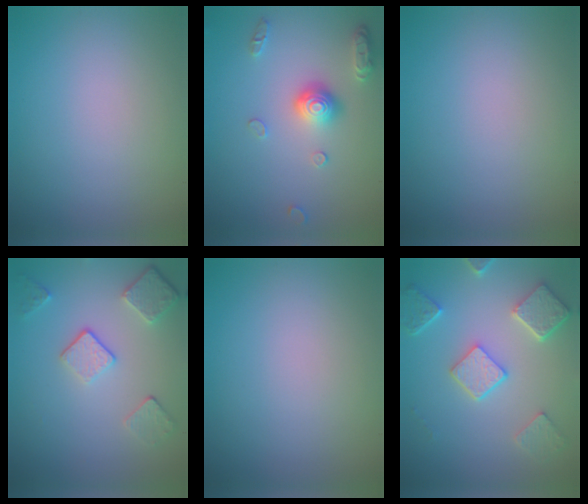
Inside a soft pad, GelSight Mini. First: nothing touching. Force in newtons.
{"total": 3.0, "press": 2.9, "slide": 0.7}
{"total": 0.0}
{"total": 3.5, "press": 2.8, "slide": 2.1}
{"total": 0.0}
{"total": 4.9, "press": 3.9, "slide": 3.0}